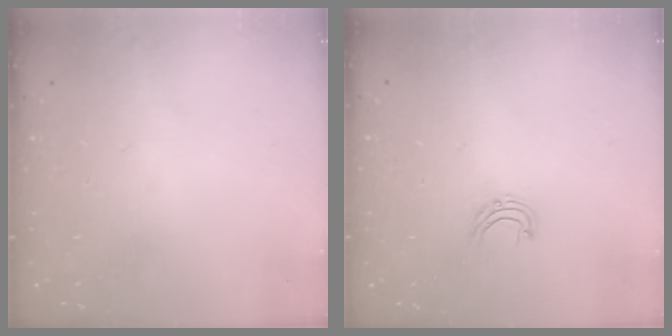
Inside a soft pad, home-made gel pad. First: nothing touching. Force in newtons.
{"total": 6.5, "press": 6.5, "slide": 0.4}